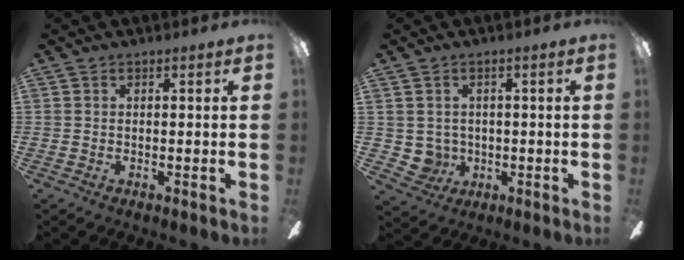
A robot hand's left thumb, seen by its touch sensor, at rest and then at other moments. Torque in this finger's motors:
{"motor_torque": [0.00, 0.03, 0.10, -0.27, 0.00]}